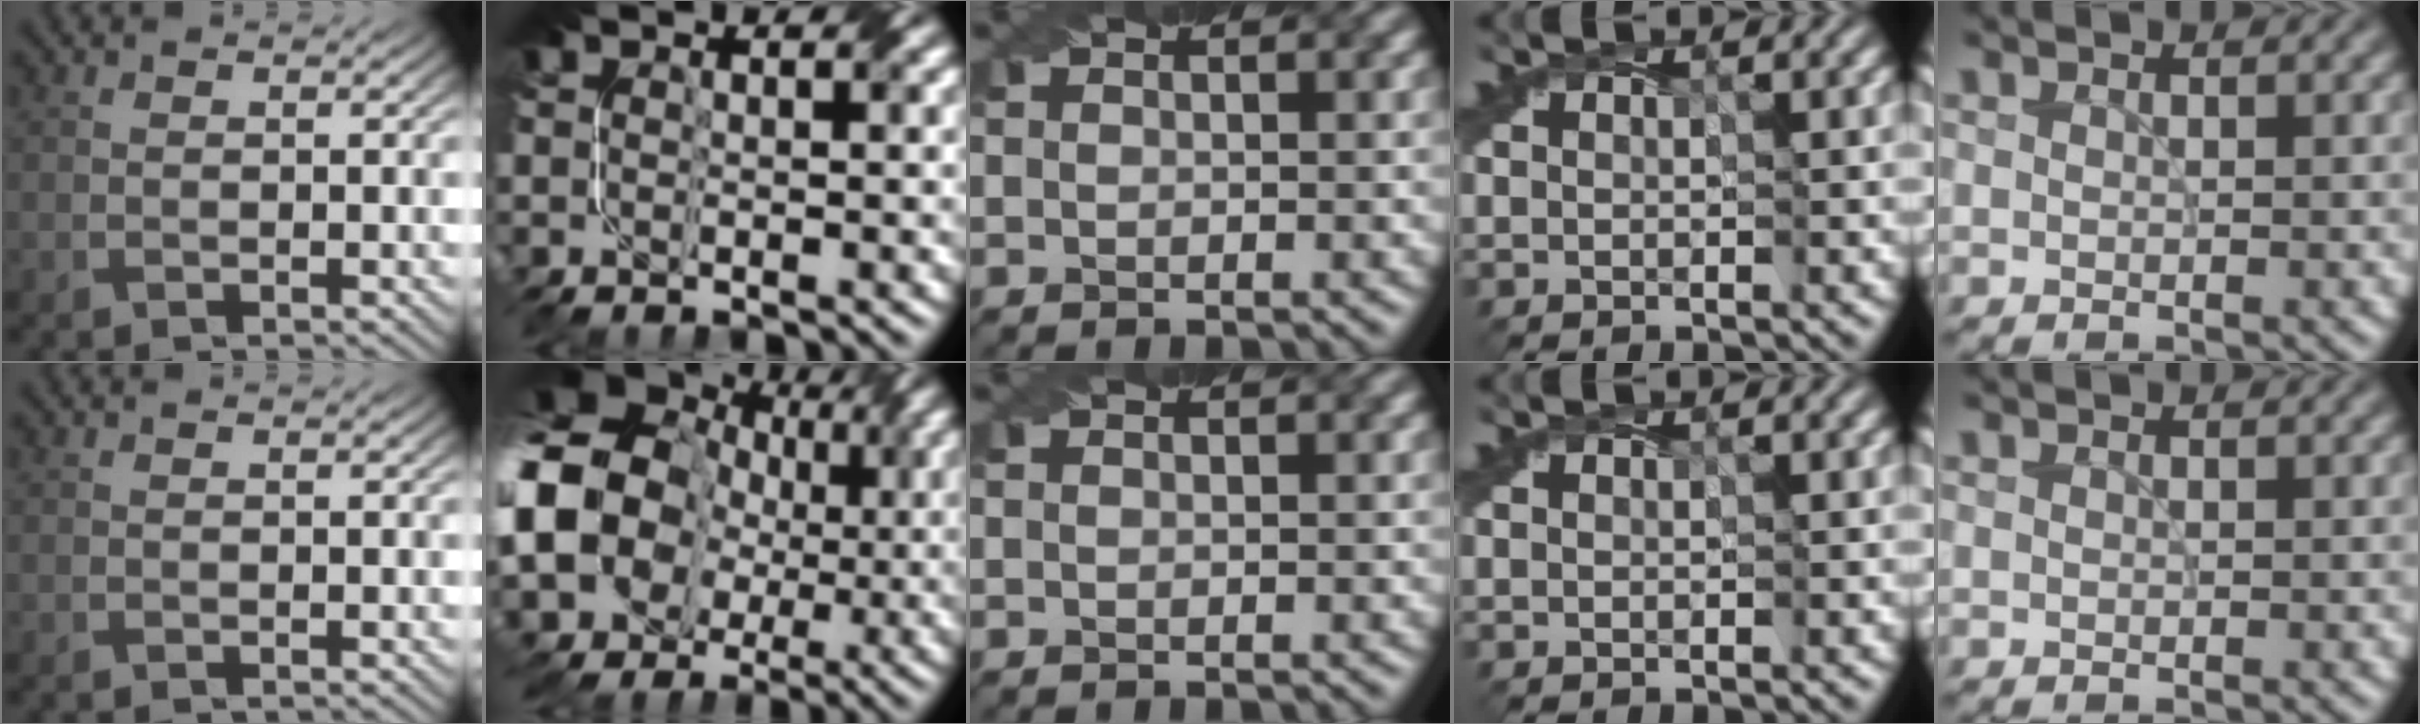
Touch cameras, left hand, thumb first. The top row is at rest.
{"index": {"total": 14.8, "force": [-0.1, 12.6, 7.7], "torque": [-0.172, -0.002, -0.025]}}